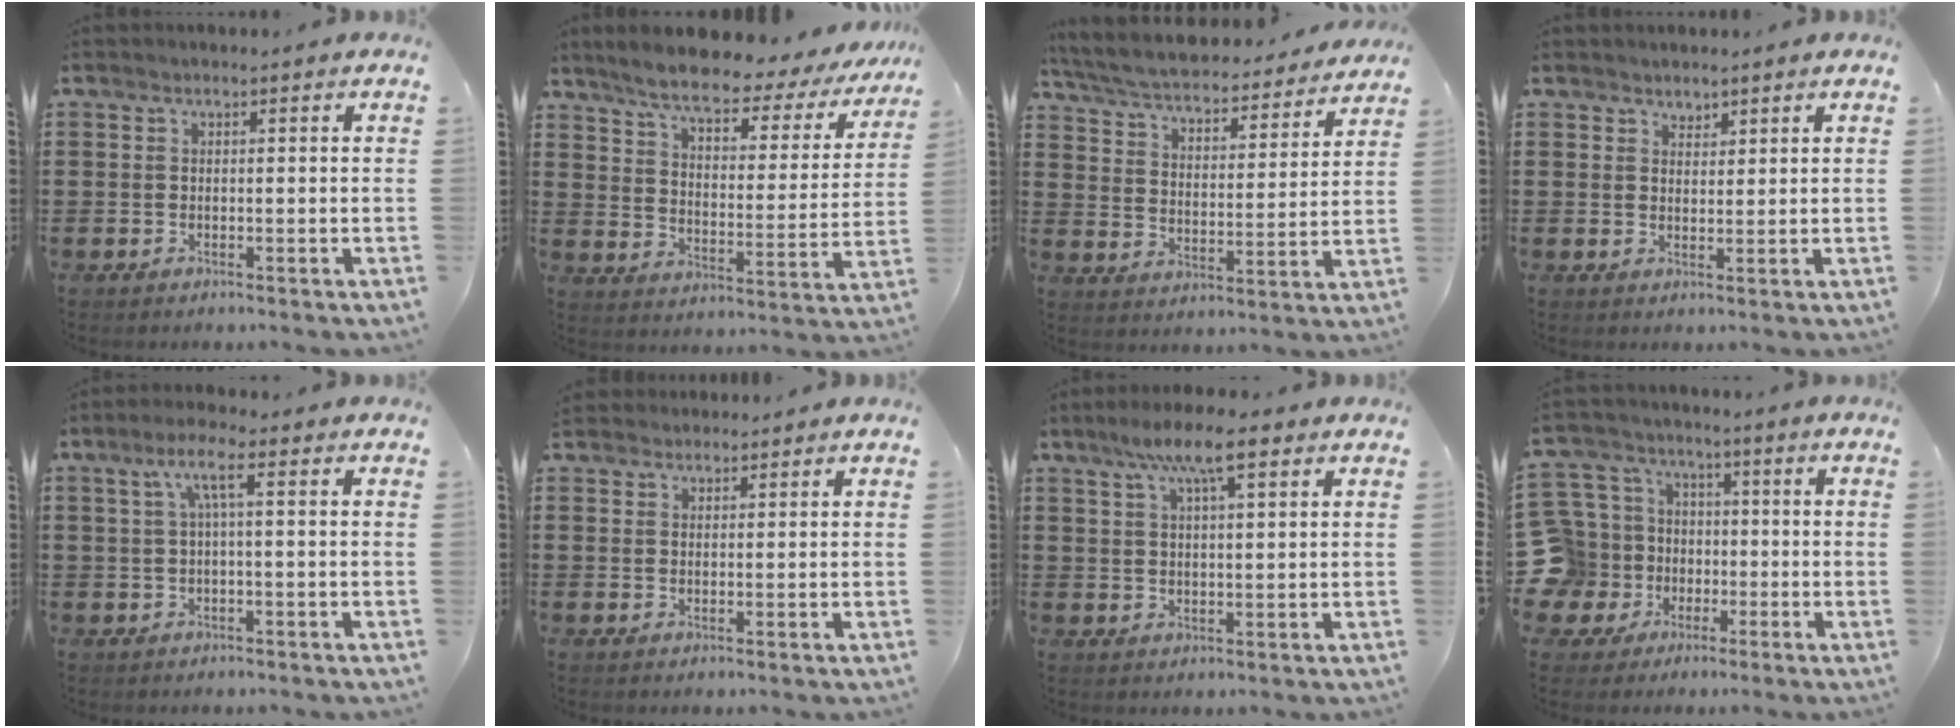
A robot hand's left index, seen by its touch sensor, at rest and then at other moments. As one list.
[{"total": 6.2, "force": [5.2, 0.9, 3.4], "torque": [-0.082, -0.031, 0.079]}, {"total": 4.5, "force": [4.3, 0.3, 1.3], "torque": [-0.049, -0.035, 0.065]}, {"total": 1.7, "force": [1.6, 0.8, 0.0], "torque": [-0.003, 0.004, 0.031]}, {"total": 4.2, "force": [0.9, 0.5, 4.1], "torque": [-0.081, 0.007, 0.011]}, {"total": 2.0, "force": [1.9, 0.6, -0.1], "torque": [-0.004, 0.002, 0.039]}, {"total": 7.6, "force": [4.7, 1.5, 5.7], "torque": [-0.104, -0.003, 0.078]}, {"total": 10.2, "force": [-2.4, 9.6, 2.5], "torque": [-0.123, 0.011, -0.047]}]